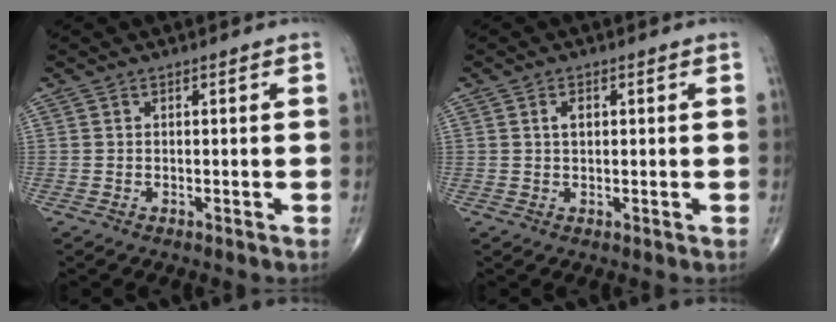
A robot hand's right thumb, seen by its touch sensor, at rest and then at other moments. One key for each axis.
{"total": 2.0, "fx": 0.5, "fy": 1.2, "fz": 1.5, "tx": -0.026, "ty": 0.002, "tz": 0.009}